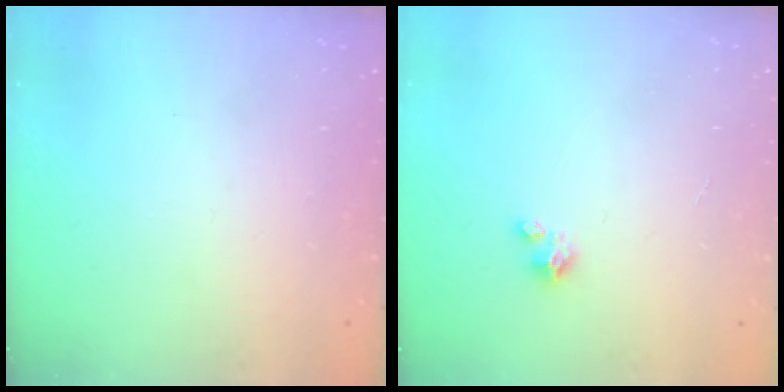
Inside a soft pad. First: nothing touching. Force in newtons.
{"total": 2.6, "press": 2.6, "slide": 0.2}